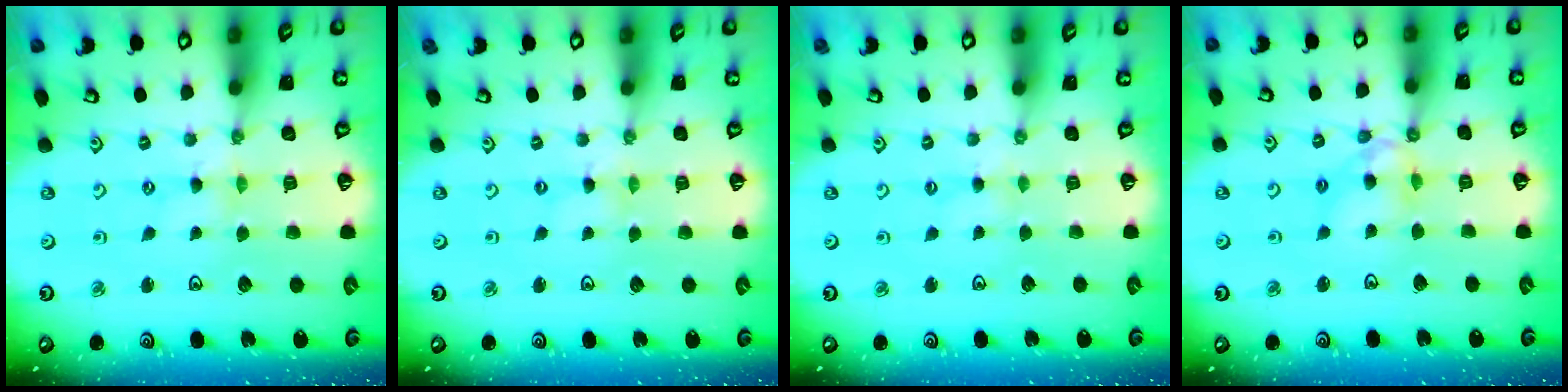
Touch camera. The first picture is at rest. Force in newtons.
{"total": 0.0}
{"total": 1.6, "press": 1.5, "slide": 0.3}
{"total": 10.1, "press": 10.1, "slide": 0.8}